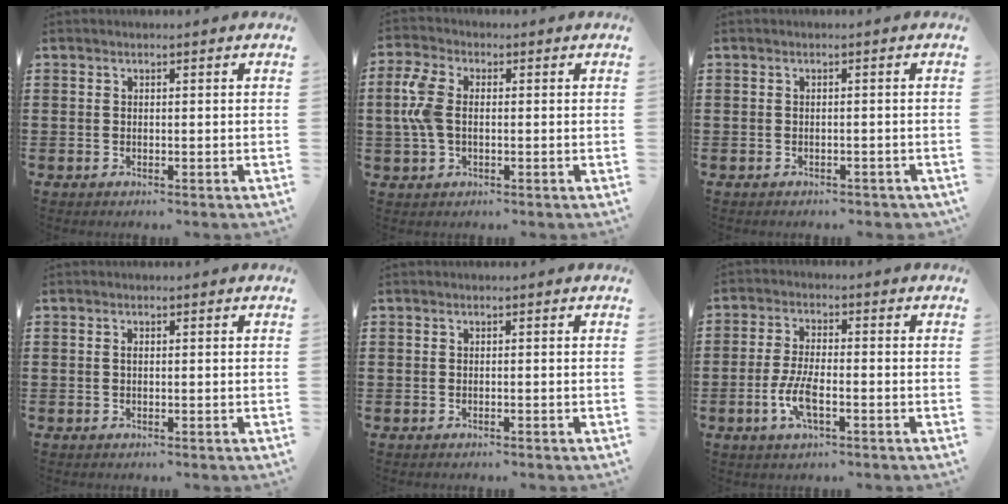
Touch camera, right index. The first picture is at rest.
{"total": 6.4, "force": [0.3, 3.8, 5.2], "torque": [-0.139, -0.001, -0.004]}
{"total": 0.9, "force": [-0.8, 0.2, 0.2], "torque": [-0.008, -0.003, -0.018]}
{"total": 0.6, "force": [0.0, 0.2, 0.6], "torque": [-0.012, -0.003, 0.001]}
{"total": 0.0}
{"total": 5.6, "force": [-2.0, 1.8, 4.9], "torque": [-0.107, -0.005, -0.042]}